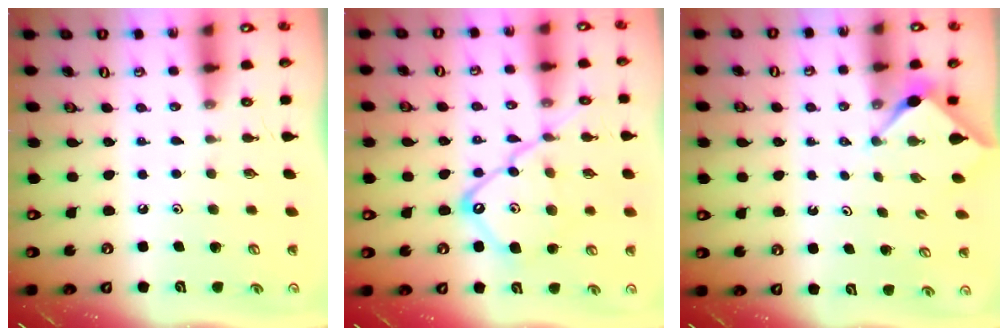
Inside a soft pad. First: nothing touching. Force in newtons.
{"total": 16.7, "press": 16.6, "slide": 1.5}
{"total": 2.8, "press": 2.7, "slide": 0.5}